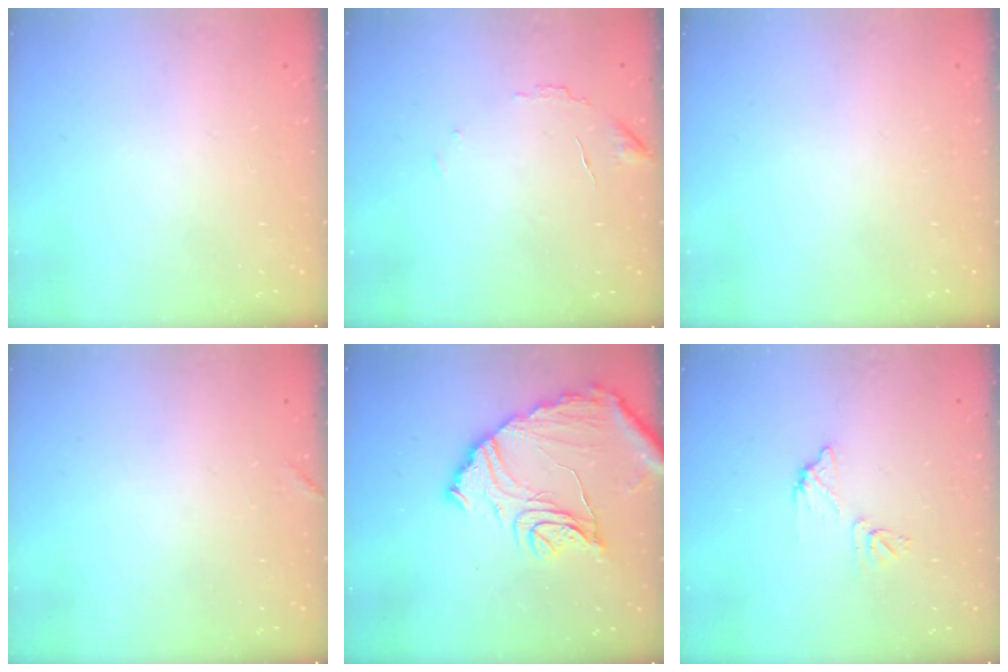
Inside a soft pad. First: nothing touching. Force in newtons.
{"total": 7.6, "press": 7.6, "slide": 0.4}
{"total": 0.0}
{"total": 5.2, "press": 5.2, "slide": 0.1}
{"total": 16.2, "press": 16.1, "slide": 1.8}
{"total": 7.4, "press": 7.4, "slide": 0.3}